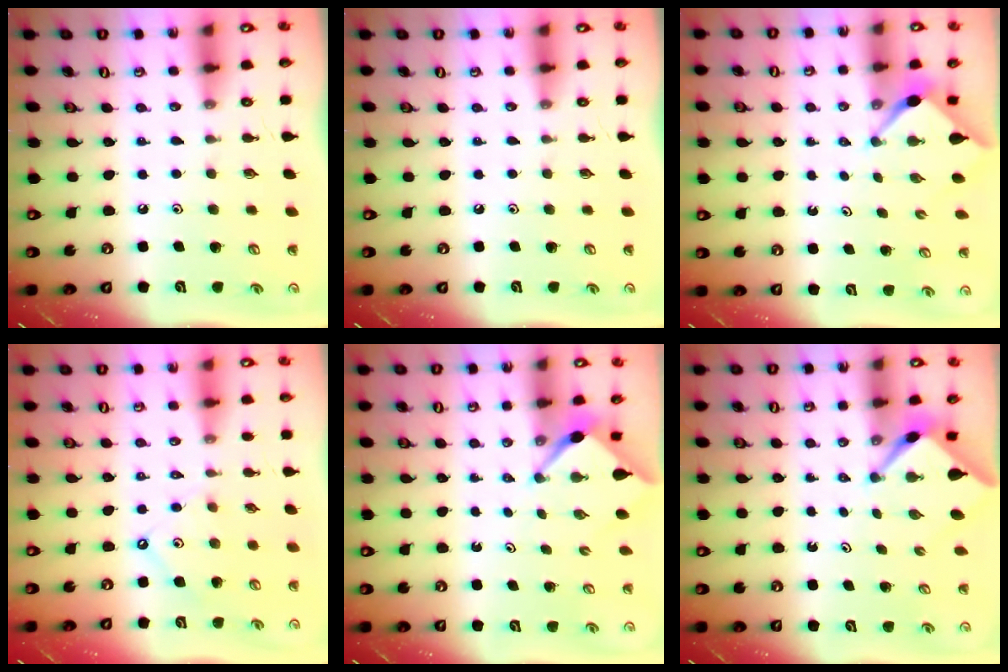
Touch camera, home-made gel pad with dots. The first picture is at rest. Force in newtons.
{"total": 0.0}
{"total": 2.6, "press": 2.5, "slide": 0.3}
{"total": 4.6, "press": 4.6, "slide": 0.6}
{"total": 2.4, "press": 2.4, "slide": 0.1}
{"total": 2.6, "press": 2.6, "slide": 0.3}